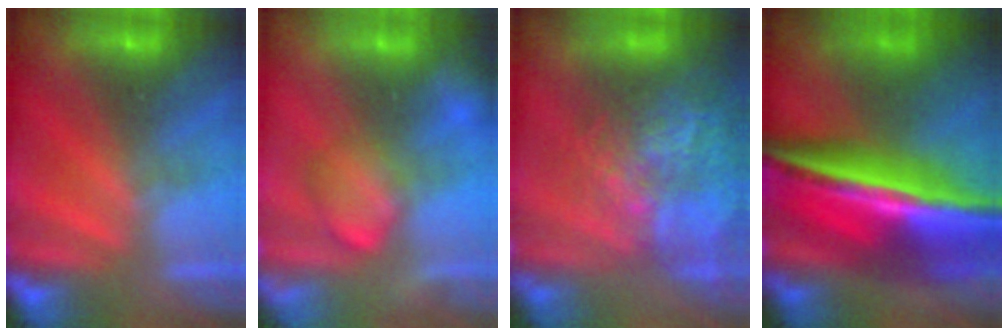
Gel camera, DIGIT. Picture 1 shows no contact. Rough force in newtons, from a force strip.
{"total": 2.4}
{"total": 11.8}
{"total": 7.7}